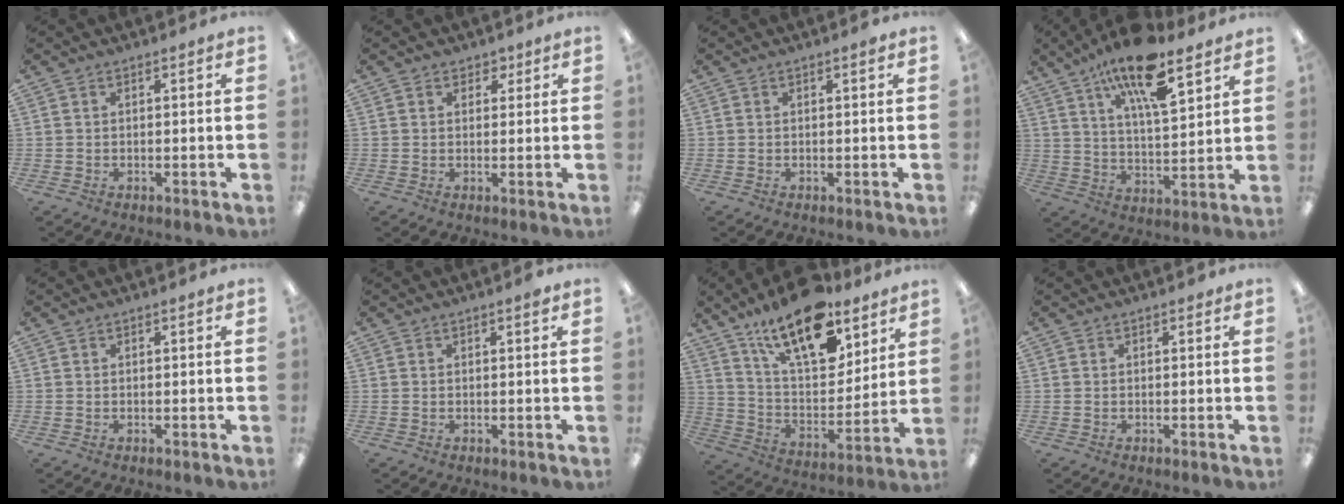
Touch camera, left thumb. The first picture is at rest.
{"total": 2.7, "force": [1.3, 2.1, 1.0], "torque": [-0.006, 0.000, 0.020]}
{"total": 0.7, "force": [0.4, 0.1, 0.5], "torque": [-0.004, -0.001, 0.005]}
{"total": 17.3, "force": [11.6, 5.7, 11.5], "torque": [-0.198, -0.052, 0.193]}
{"total": 0.0}
{"total": 1.1, "force": [0.7, 0.1, 0.8], "torque": [-0.010, -0.001, 0.009]}
{"total": 20.5, "force": [14.4, 8.3, 12.0], "torque": [-0.208, -0.077, 0.249]}
{"total": 0.0}